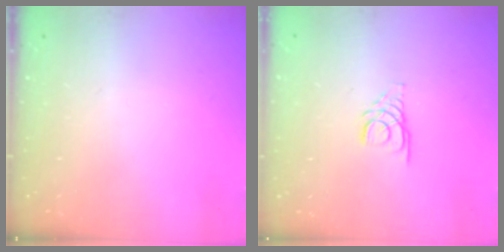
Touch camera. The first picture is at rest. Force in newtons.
{"total": 3.2, "press": 3.2, "slide": 0.3}